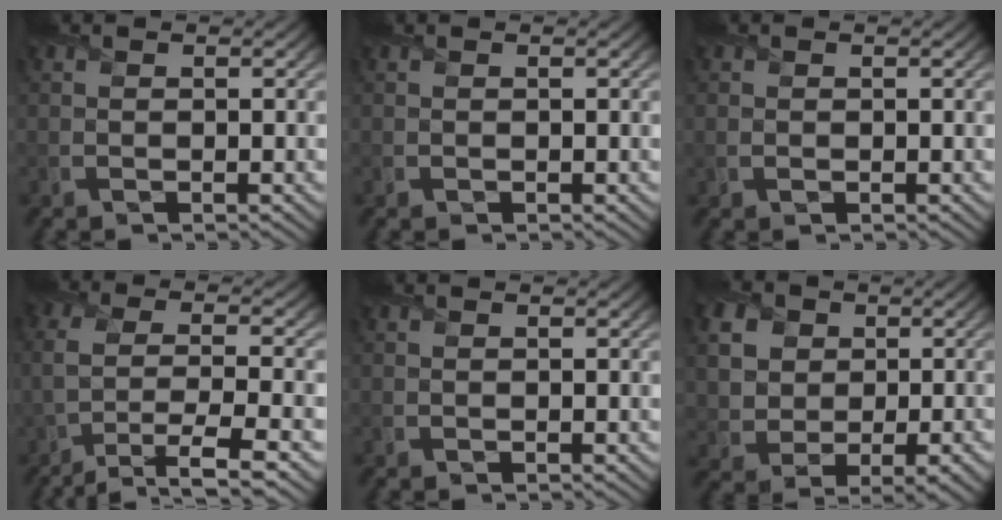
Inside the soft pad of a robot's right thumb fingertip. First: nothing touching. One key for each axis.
{"total": 0.0}
{"total": 0.7, "fx": 0.0, "fy": 0.5, "fz": 0.5, "tx": -0.011, "ty": -0.002, "tz": 0.001}
{"total": 7.9, "fx": -3.5, "fy": 2.5, "fz": 6.6, "tx": -0.138, "ty": -0.013, "tz": -0.067}
{"total": 0.0}
{"total": 9.3, "fx": 1.1, "fy": 7.3, "fz": 5.6, "tx": -0.127, "ty": -0.004, "tz": 0.022}